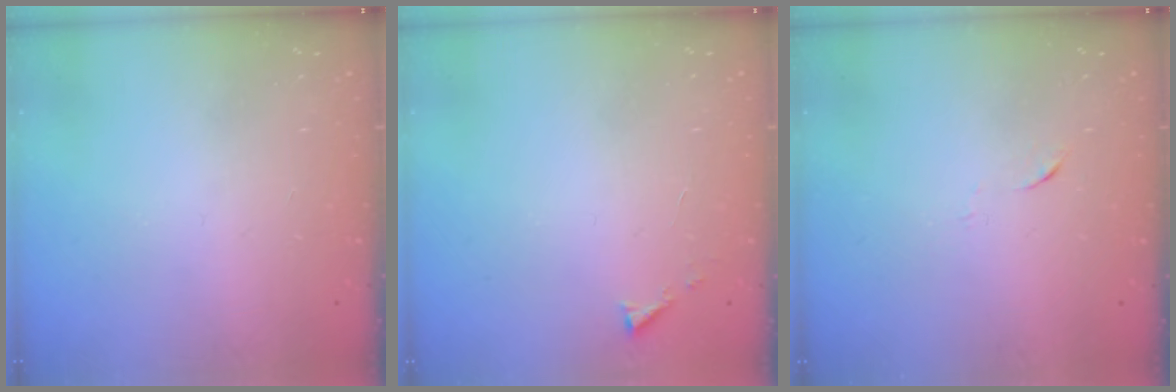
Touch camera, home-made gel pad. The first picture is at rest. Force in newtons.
{"total": 3.1, "press": 3.1, "slide": 0.4}
{"total": 4.0, "press": 4.0, "slide": 0.6}